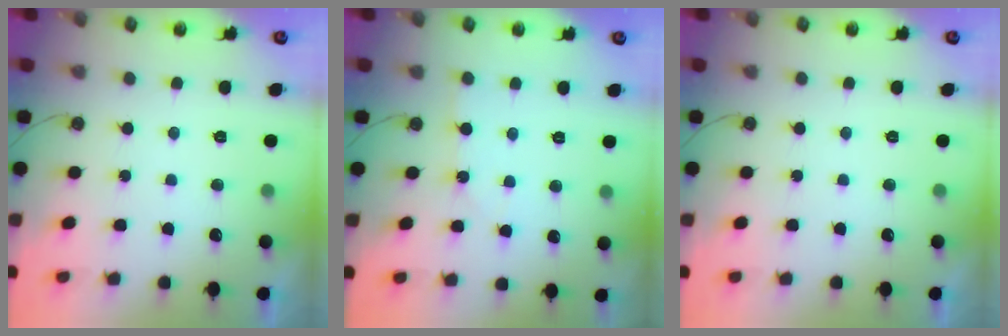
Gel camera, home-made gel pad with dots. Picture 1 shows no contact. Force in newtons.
{"total": 4.2, "press": 4.2, "slide": 0.5}
{"total": 0.0}